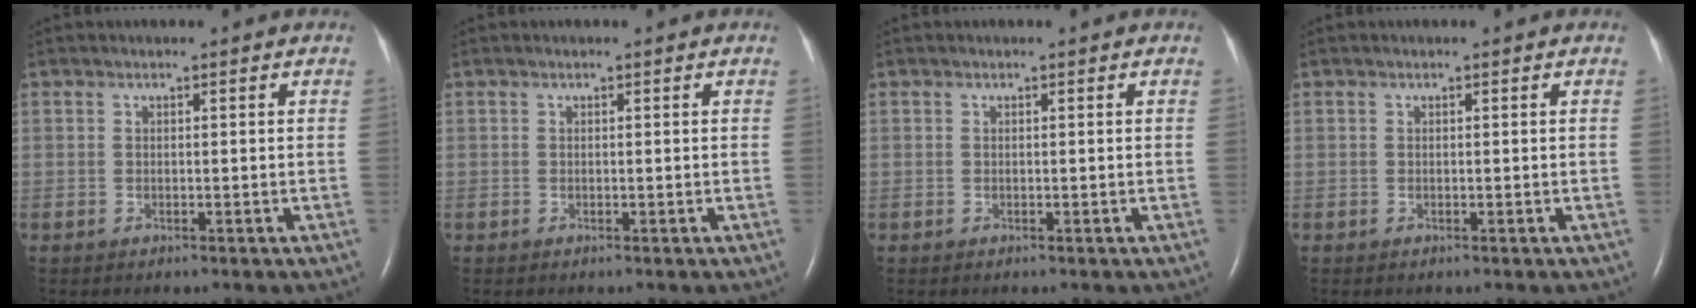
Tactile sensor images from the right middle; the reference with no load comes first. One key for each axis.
{"total": 0.0}
{"total": 0.0}
{"total": 0.0}